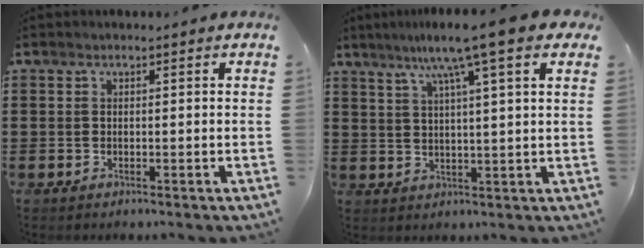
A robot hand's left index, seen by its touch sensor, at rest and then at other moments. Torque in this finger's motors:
{"motor_torque": [1.23, -0.90, 1.03, 0.21]}